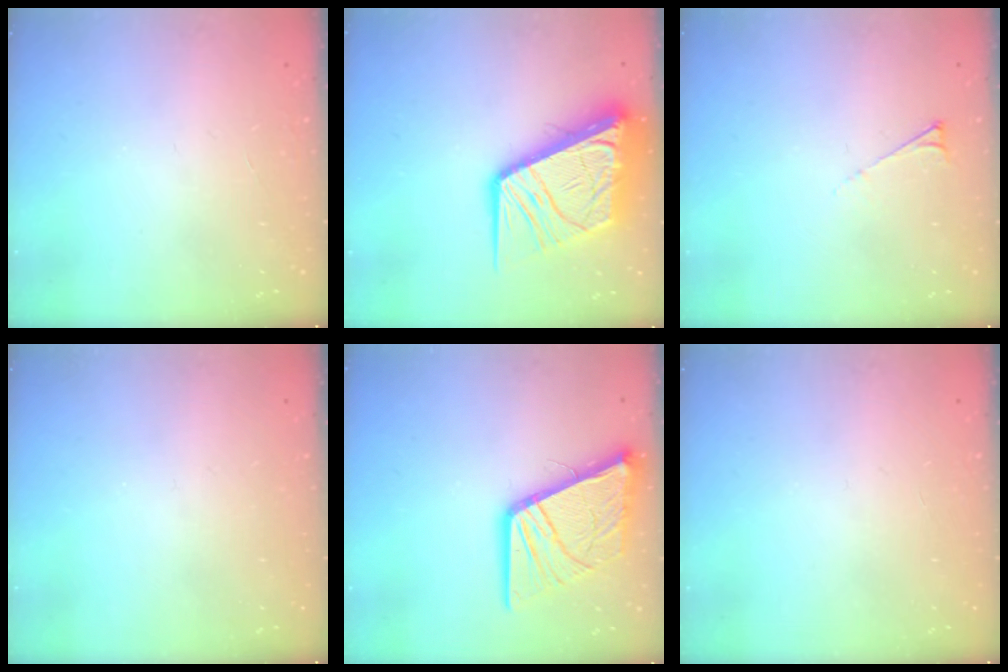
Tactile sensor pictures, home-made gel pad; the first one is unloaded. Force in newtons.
{"total": 21.9, "press": 21.8, "slide": 2.9}
{"total": 3.7, "press": 3.6, "slide": 0.6}
{"total": 0.0}
{"total": 17.2, "press": 17.0, "slide": 2.0}
{"total": 0.0}